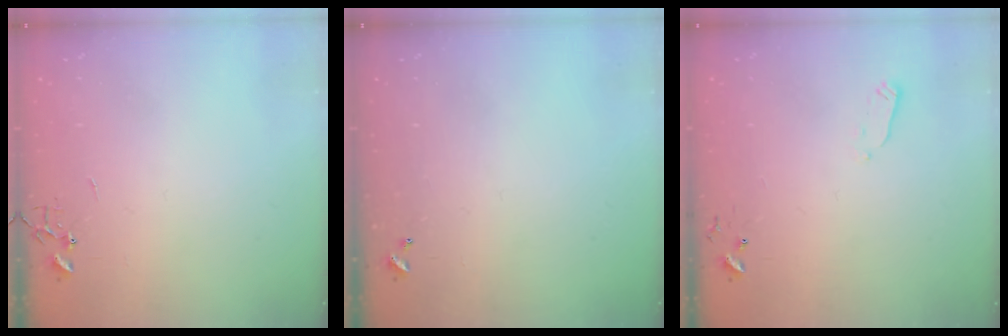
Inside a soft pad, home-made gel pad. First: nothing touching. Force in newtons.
{"total": 0.0}
{"total": 2.4, "press": 2.3, "slide": 0.4}